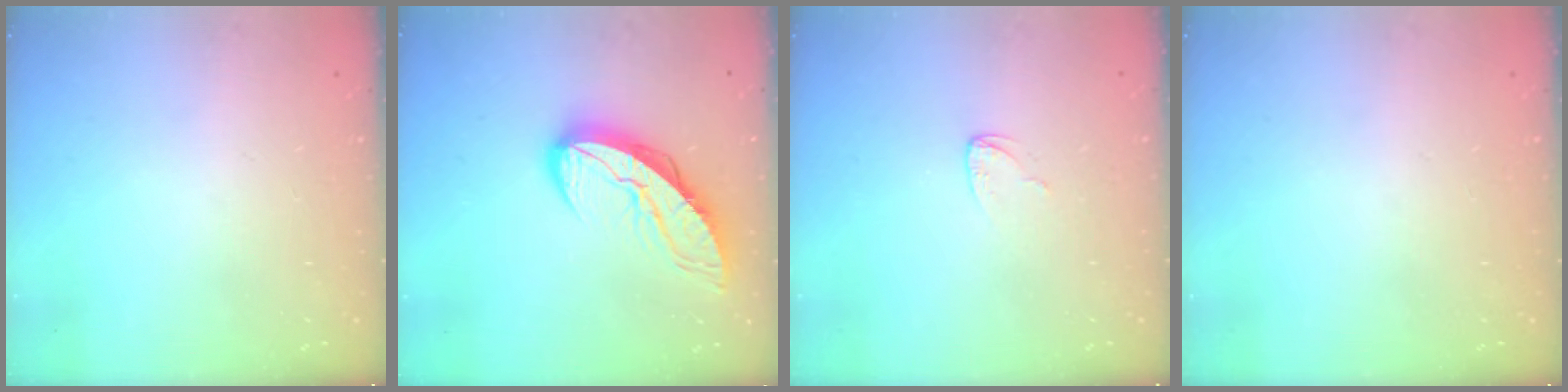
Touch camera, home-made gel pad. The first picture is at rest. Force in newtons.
{"total": 10.7, "press": 10.6, "slide": 1.1}
{"total": 3.0, "press": 3.0, "slide": 0.3}
{"total": 0.0}